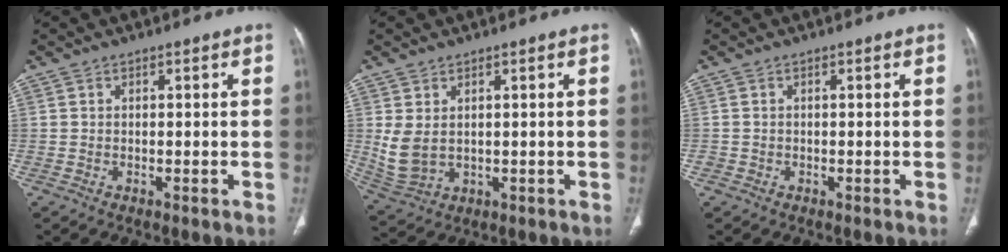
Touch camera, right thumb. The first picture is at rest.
{"total": 6.0, "force": [1.1, 3.9, 4.4], "torque": [-0.094, -0.005, 0.040]}
{"total": 0.6, "force": [-0.3, 0.5, 0.0], "torque": [-0.002, 0.003, -0.006]}